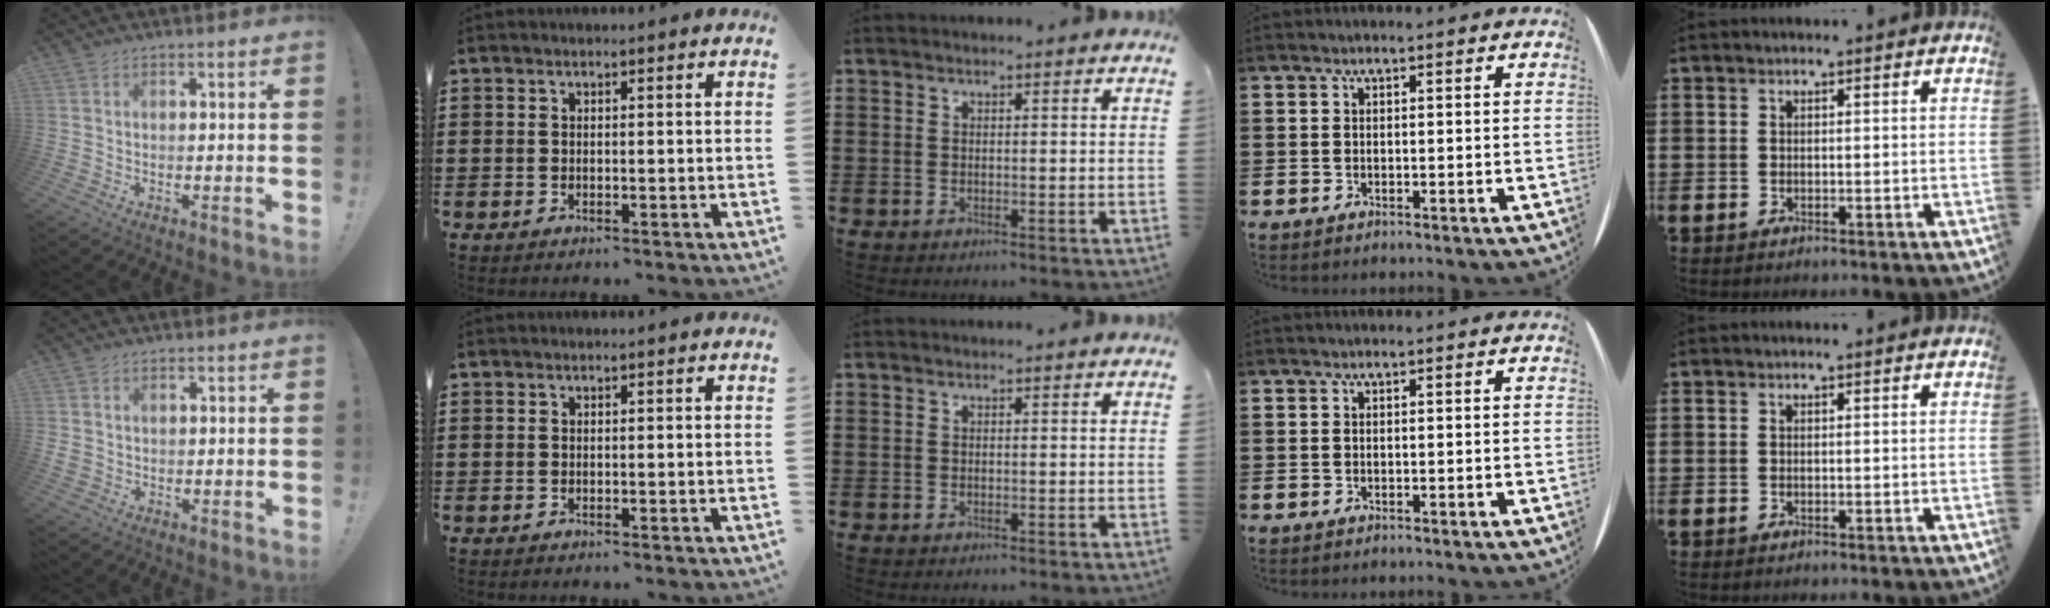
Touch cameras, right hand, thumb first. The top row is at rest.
{"thumb": {"total": 1.9, "force": [0.5, 1.7, 0.6], "torque": [-0.011, 0.000, 0.010]}}